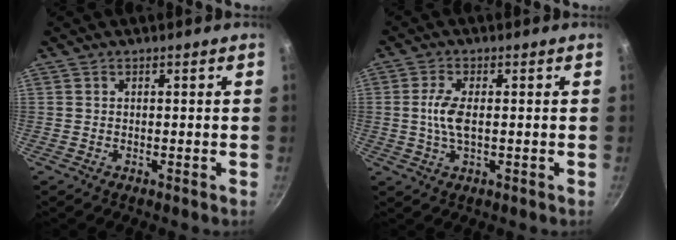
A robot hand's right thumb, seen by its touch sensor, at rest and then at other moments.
{"total": 5.2, "force": [0.1, 2.0, 4.7], "torque": [-0.110, -0.001, 0.001]}